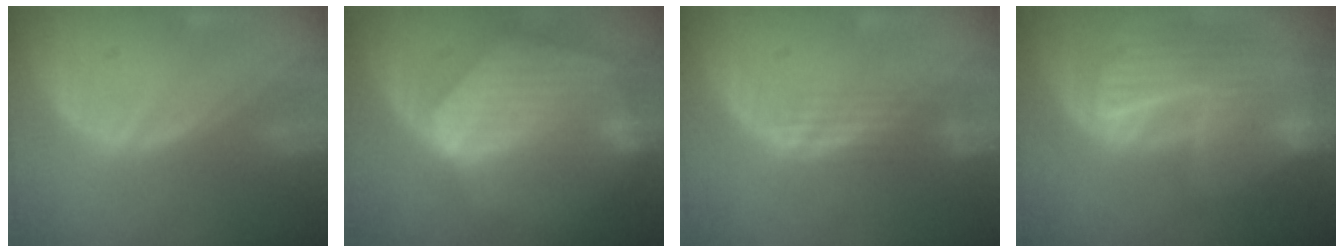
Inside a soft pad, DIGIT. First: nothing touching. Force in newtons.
{"total": 9.2, "press": 8.0, "slide": 4.5}
{"total": 3.0, "press": 2.5, "slide": 1.6}
{"total": 10.3, "press": 8.9, "slide": 5.1}